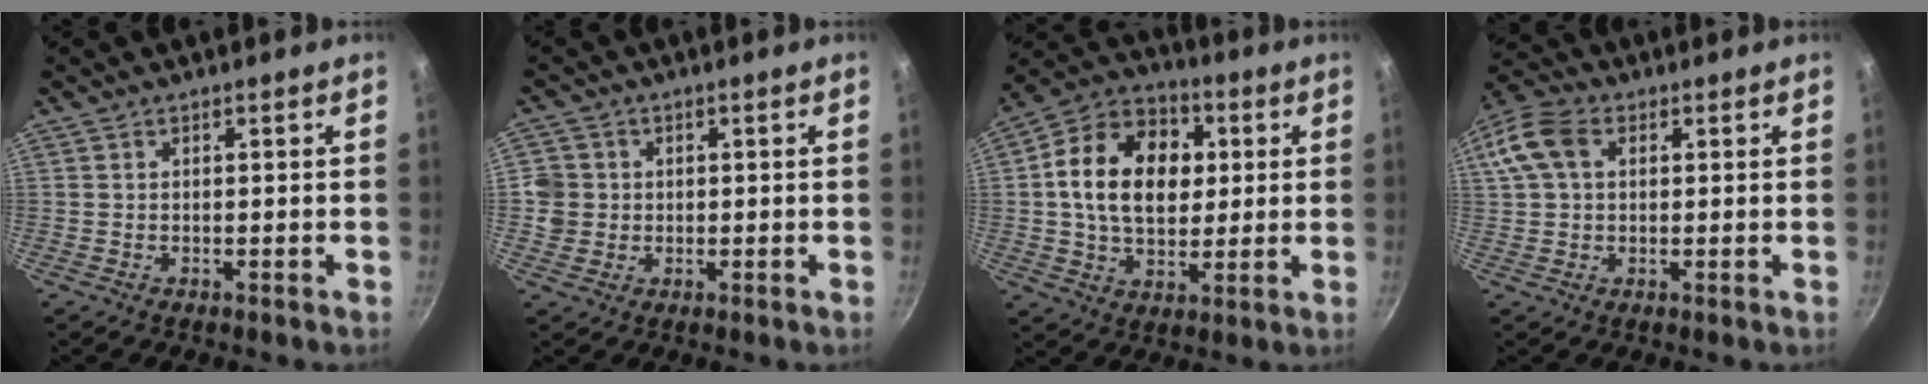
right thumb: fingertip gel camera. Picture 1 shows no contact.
{"total": 5.0, "force": [0.2, 4.8, 1.3], "torque": [0.005, 0.010, -0.001]}
{"total": 17.9, "force": [2.6, 12.7, 12.4], "torque": [-0.178, 0.015, 0.032]}
{"total": 10.2, "force": [2.7, 7.1, 6.8], "torque": [-0.139, 0.024, 0.039]}